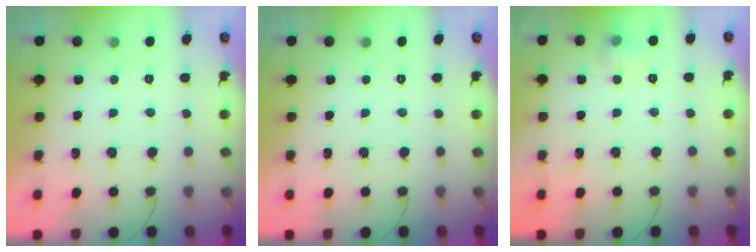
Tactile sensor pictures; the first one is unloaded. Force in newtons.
{"total": 0.0}
{"total": 4.9, "press": 4.6, "slide": 1.8}